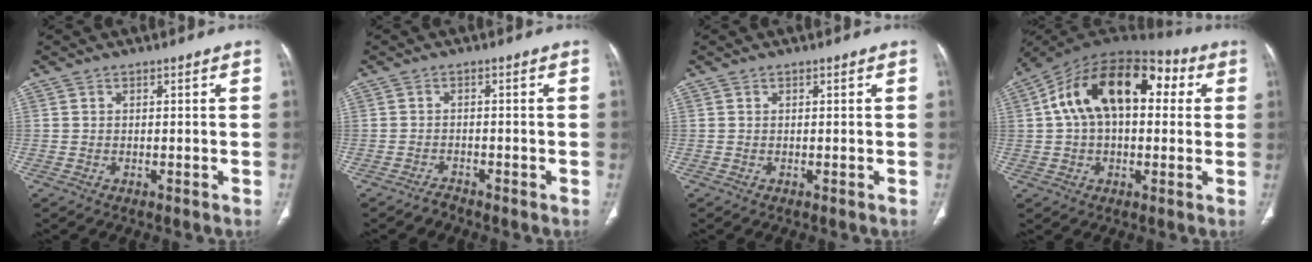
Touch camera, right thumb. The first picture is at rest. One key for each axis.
{"total": 1.5, "fx": -1.4, "fy": 0.5, "fz": 0.1, "tx": -0.004, "ty": 0.004, "tz": -0.026}
{"total": 0.0}
{"total": 20.6, "fx": 4.4, "fy": 12.2, "fz": 15.9, "tx": -0.248, "ty": 0.046, "tz": 0.062}